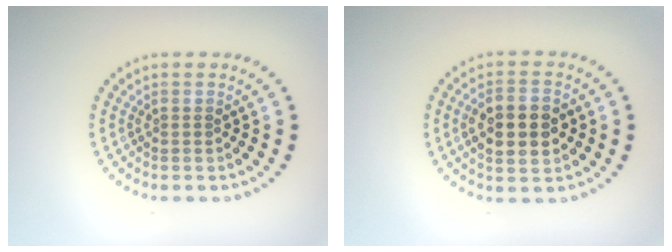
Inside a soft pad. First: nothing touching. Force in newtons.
{"total": 5.1, "press": 5.0, "slide": 0.3}